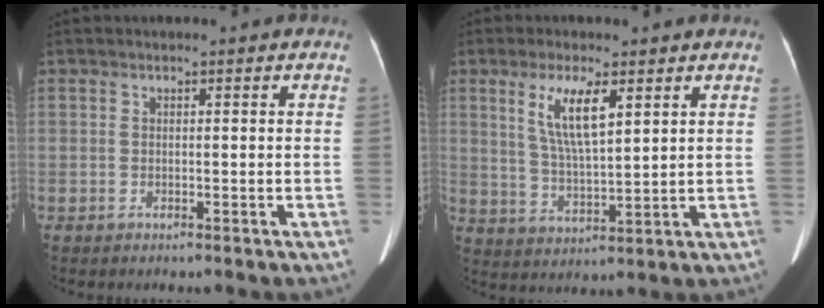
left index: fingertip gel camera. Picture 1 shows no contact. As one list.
[{"total": 7.5, "force": [3.3, 1.4, 6.6], "torque": [-0.133, -0.002, 0.065]}]